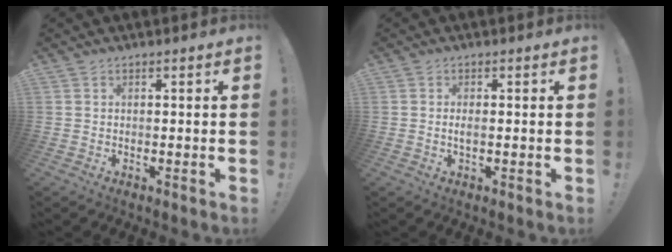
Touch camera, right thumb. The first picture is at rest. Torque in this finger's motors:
{"motor_torque": [-0.23, -0.07, -0.28, 0.27, -0.01]}